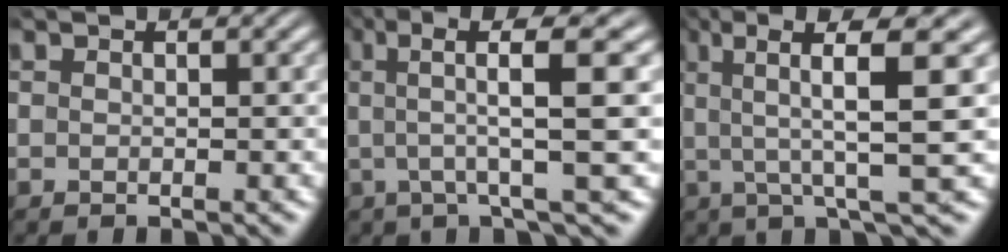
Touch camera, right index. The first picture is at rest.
{"total": 8.4, "force": [4.3, 2.0, 7.0], "torque": [-0.110, 0.026, 0.048]}
{"total": 8.3, "force": [3.7, 1.5, 7.3], "torque": [-0.117, 0.013, 0.049]}